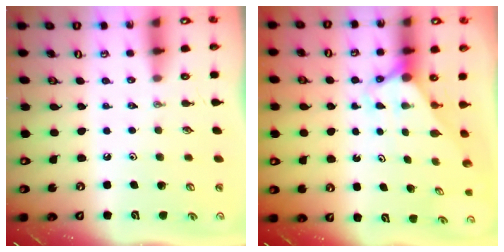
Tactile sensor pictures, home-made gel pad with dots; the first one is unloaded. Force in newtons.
{"total": 2.9, "press": 2.9, "slide": 0.0}